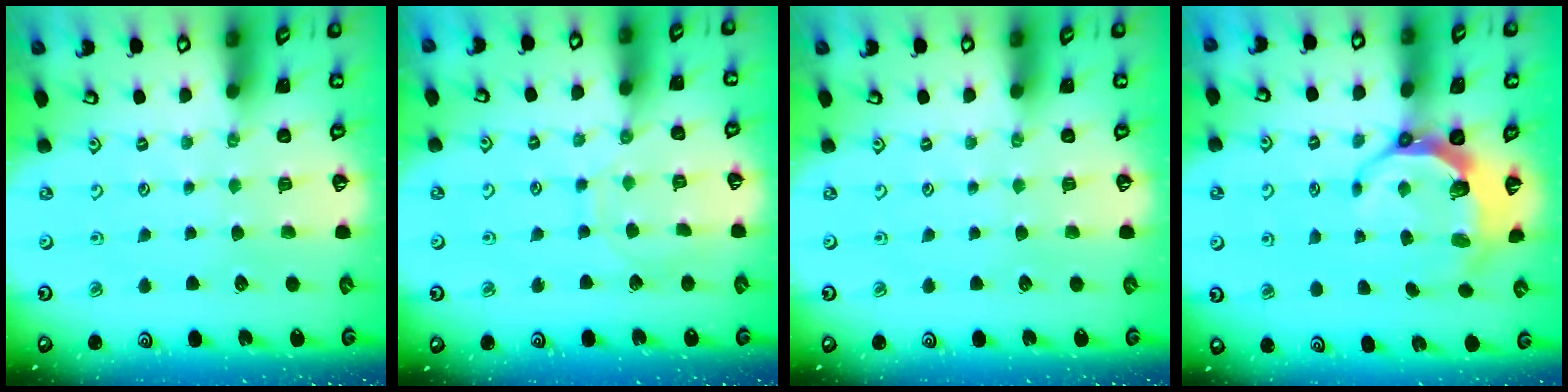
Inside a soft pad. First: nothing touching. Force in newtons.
{"total": 7.5, "press": 7.4, "slide": 0.6}
{"total": 0.0}
{"total": 8.4, "press": 7.2, "slide": 4.3}